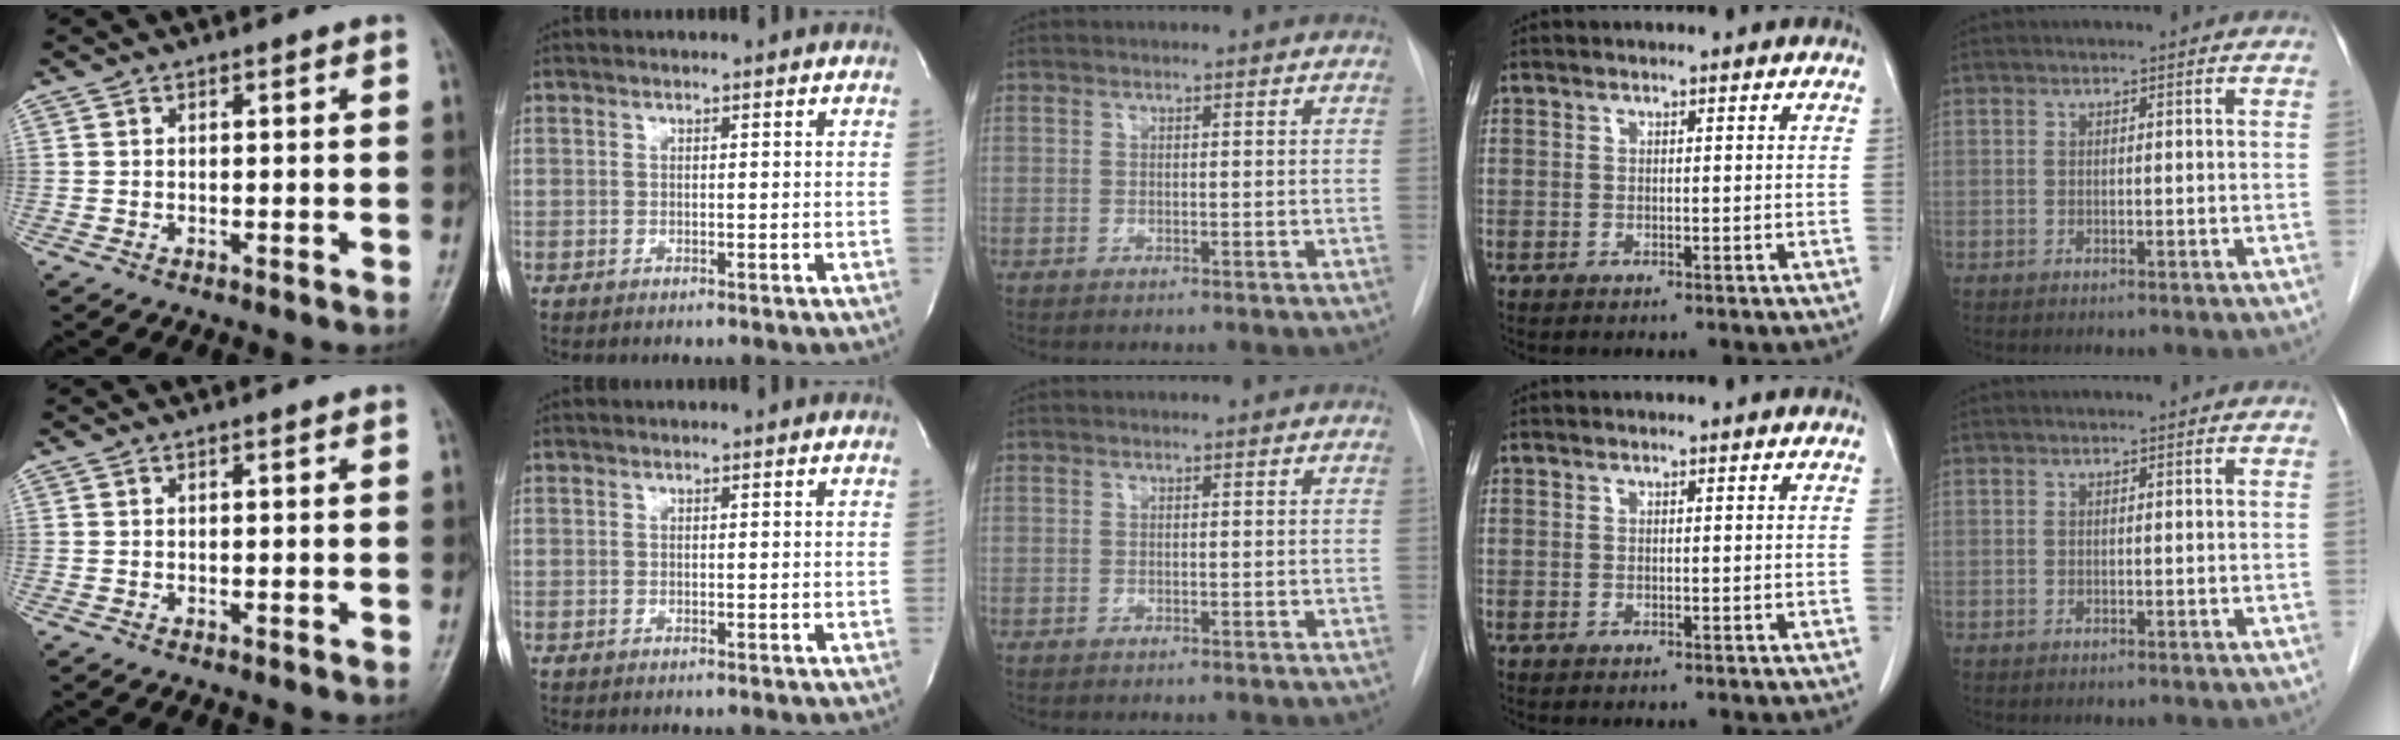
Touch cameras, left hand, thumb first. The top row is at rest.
{}